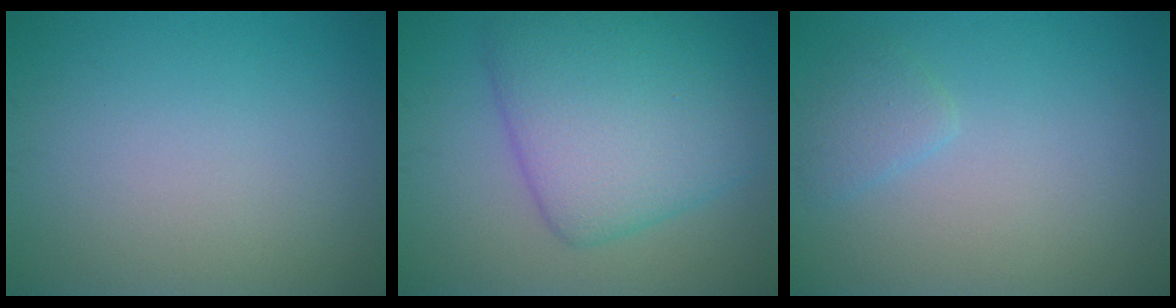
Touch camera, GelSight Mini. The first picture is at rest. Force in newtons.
{"total": 8.5, "press": 8.5, "slide": 0.0}
{"total": 1.5, "press": 1.5, "slide": 0.1}